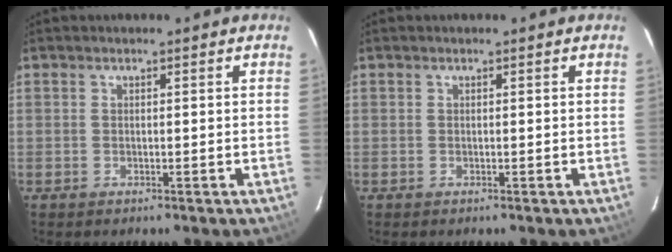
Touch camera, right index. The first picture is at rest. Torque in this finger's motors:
{"motor_torque": [0.00, 0.00, 0.00, -0.01]}